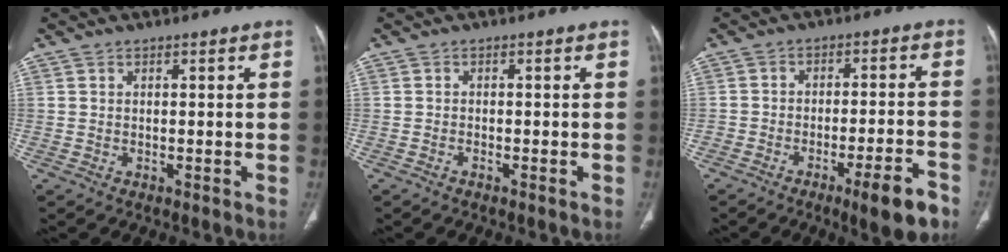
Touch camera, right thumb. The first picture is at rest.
{"total": 0.5, "force": [-0.5, 0.0, 0.2], "torque": [-0.006, 0.002, -0.010]}
{"total": 9.2, "force": [-5.7, 1.8, 7.0], "torque": [-0.094, 0.029, -0.081]}